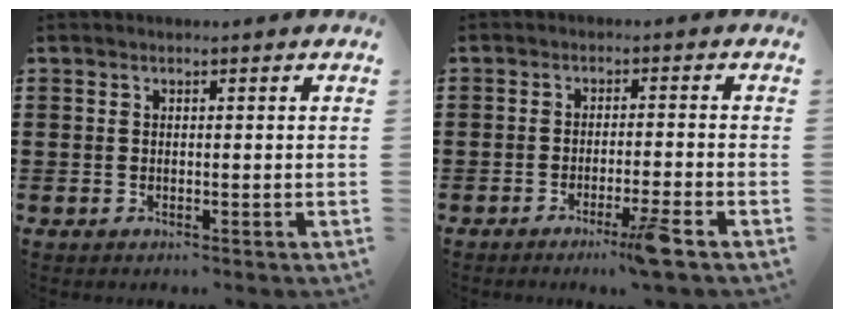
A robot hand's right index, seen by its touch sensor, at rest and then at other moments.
{"total": 4.7, "force": [-3.1, -0.7, 3.5], "torque": [-0.058, -0.016, -0.053]}